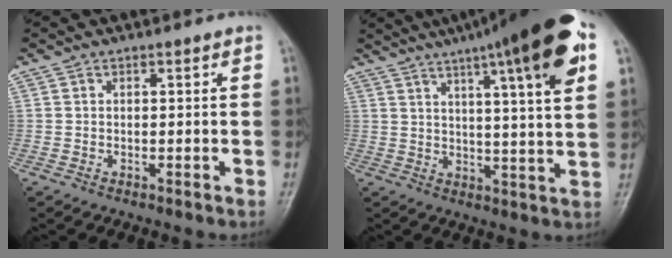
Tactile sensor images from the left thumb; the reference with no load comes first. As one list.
[{"total": 20.6, "force": [10.7, 2.8, 17.3], "torque": [-0.249, -0.010, 0.145]}]